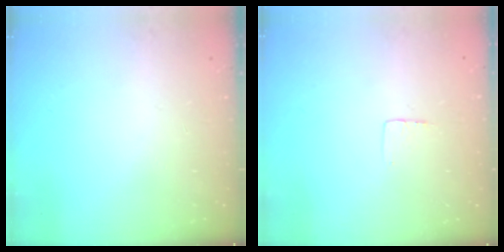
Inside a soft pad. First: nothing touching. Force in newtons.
{"total": 3.0, "press": 3.0, "slide": 0.2}